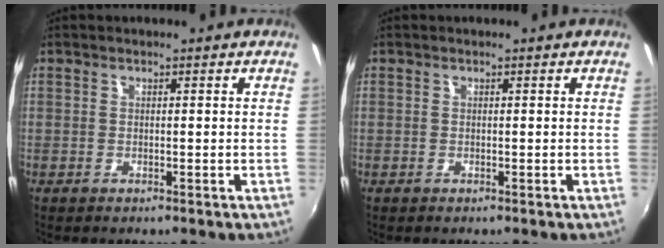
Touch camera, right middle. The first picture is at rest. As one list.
[{"total": 0.0}]